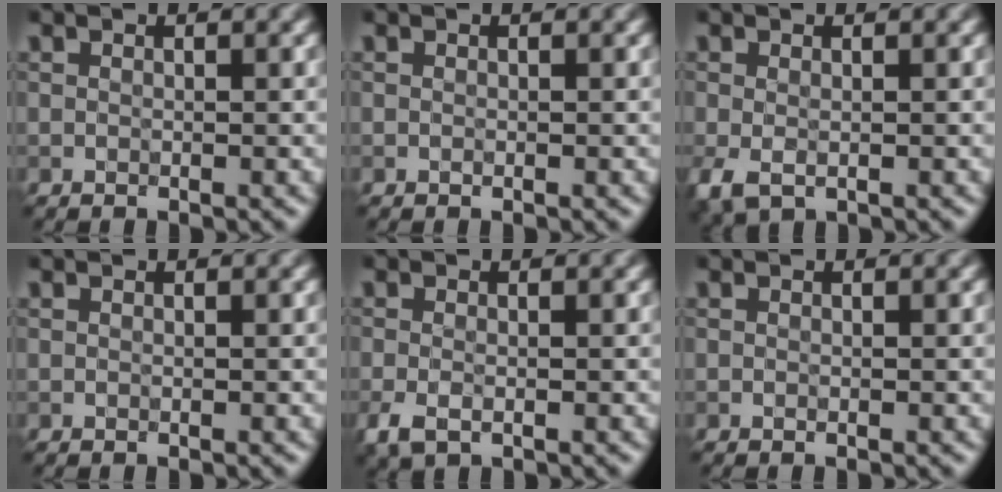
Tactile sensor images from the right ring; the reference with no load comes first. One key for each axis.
{"total": 0.0}
{"total": 2.3, "fx": -0.7, "fy": 1.3, "fz": 1.7, "tx": -0.043, "ty": -0.011, "tz": -0.014}
{"total": 0.0}
{"total": 2.3, "fx": -1.0, "fy": 1.2, "fz": 1.7, "tx": -0.043, "ty": -0.008, "tz": -0.022}
{"total": 0.0}